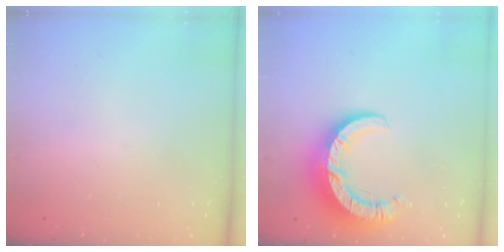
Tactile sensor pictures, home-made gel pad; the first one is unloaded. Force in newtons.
{"total": 11.2, "press": 11.2, "slide": 1.1}